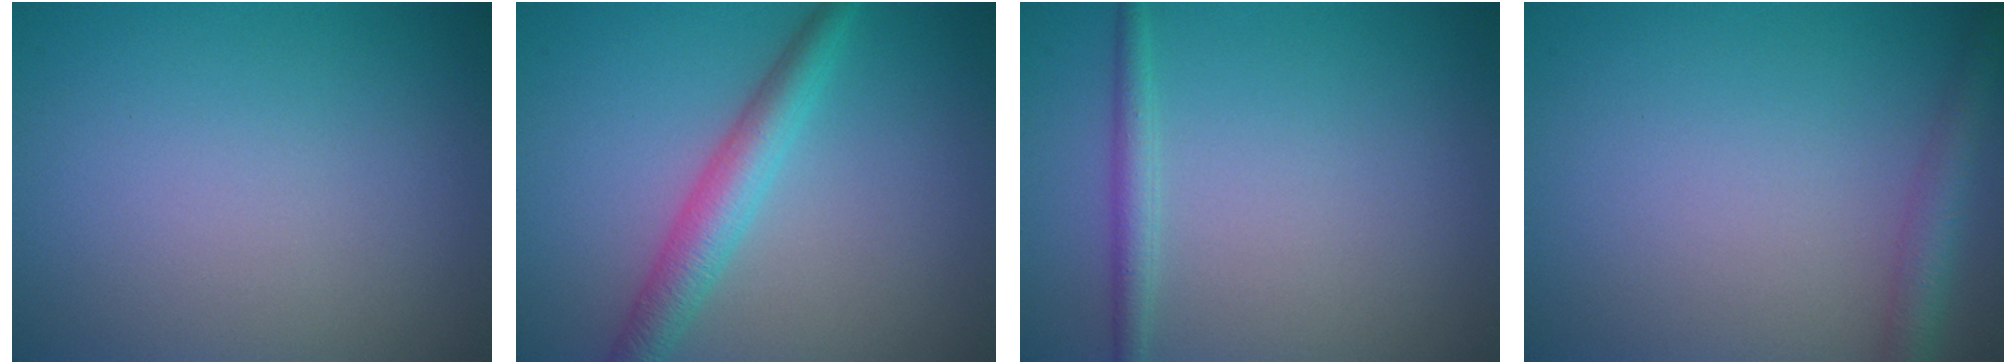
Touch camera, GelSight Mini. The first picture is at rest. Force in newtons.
{"total": 3.8, "press": 3.8, "slide": 0.0}
{"total": 1.8, "press": 1.8, "slide": 0.1}
{"total": 2.7, "press": 2.7, "slide": 0.2}